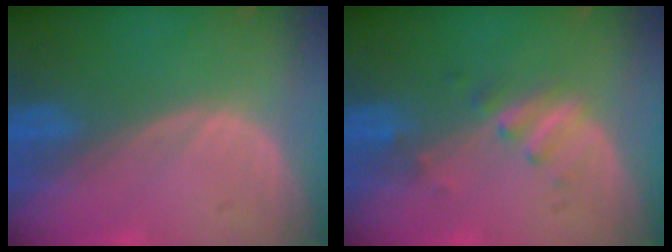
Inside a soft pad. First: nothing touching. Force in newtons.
{"total": 2.7, "press": 2.7, "slide": 0.5}